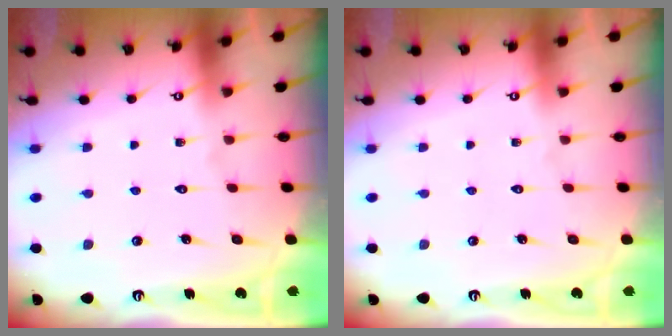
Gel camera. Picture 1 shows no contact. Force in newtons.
{"total": 0.0}